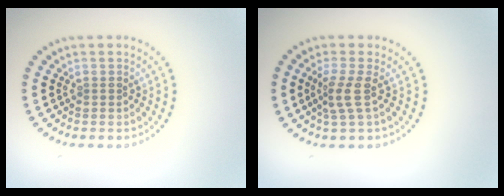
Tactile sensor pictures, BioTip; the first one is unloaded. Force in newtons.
{"total": 2.2, "press": 1.6, "slide": 1.5}